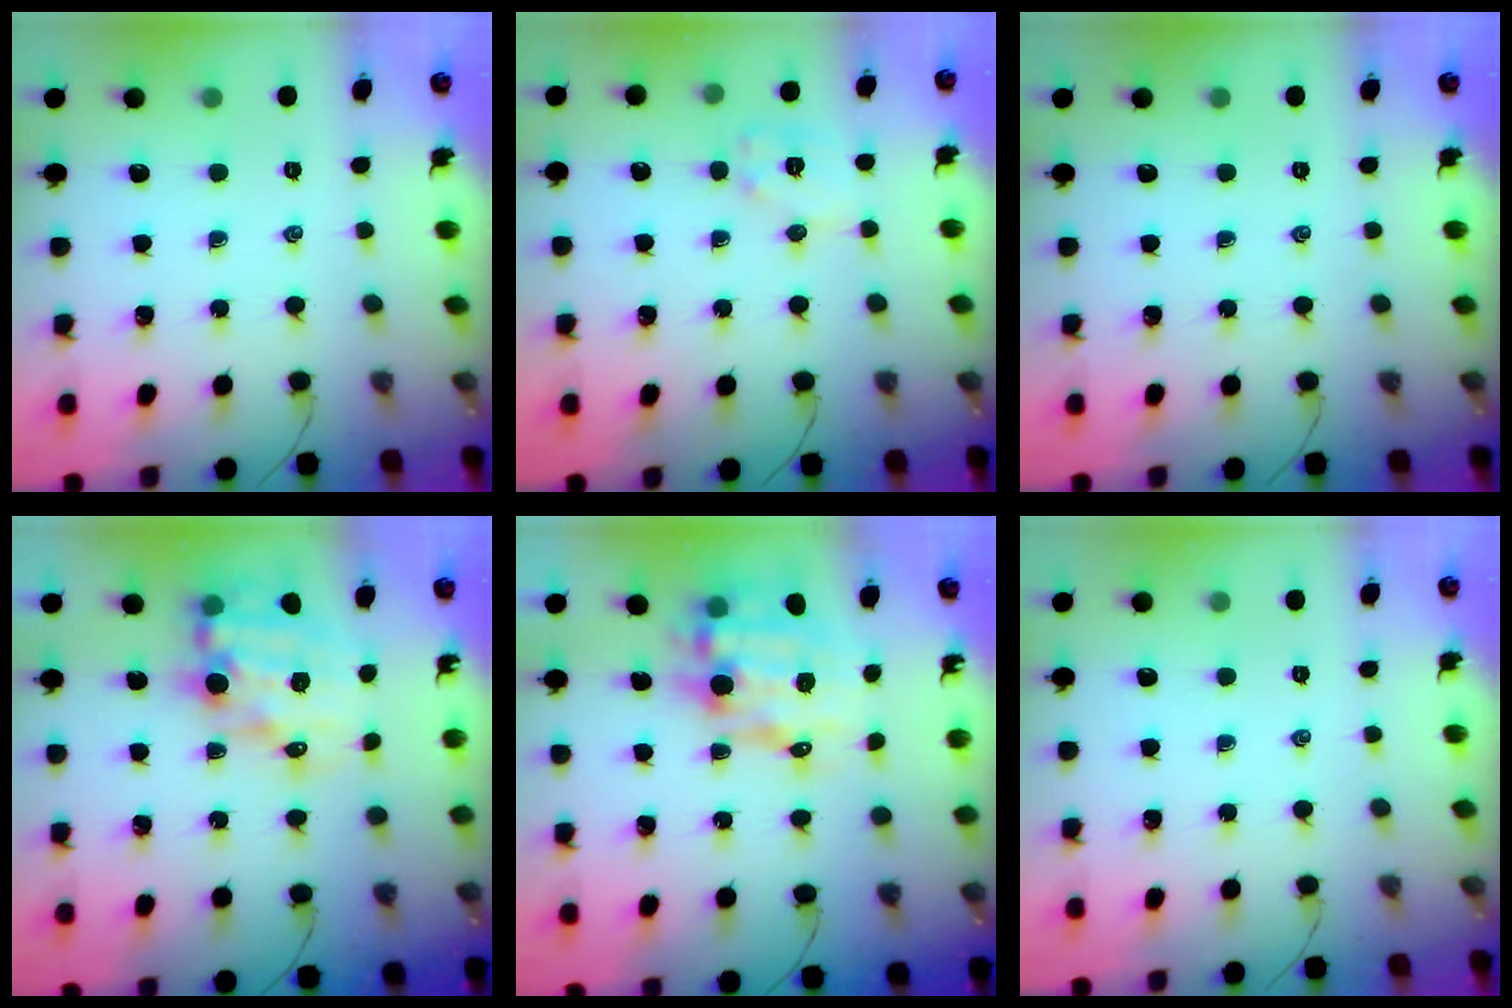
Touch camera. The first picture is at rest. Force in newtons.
{"total": 7.7, "press": 7.7, "slide": 0.4}
{"total": 0.0}
{"total": 13.2, "press": 12.8, "slide": 3.4}
{"total": 11.8, "press": 11.5, "slide": 2.9}
{"total": 0.0}